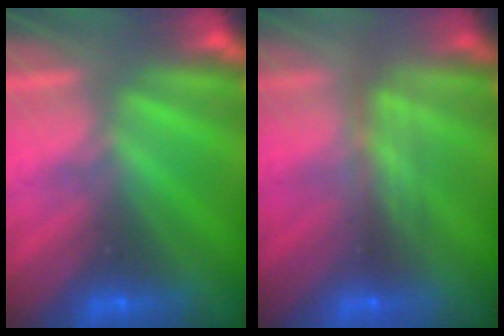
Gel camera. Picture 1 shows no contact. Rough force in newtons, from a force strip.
{"total": 2.4}